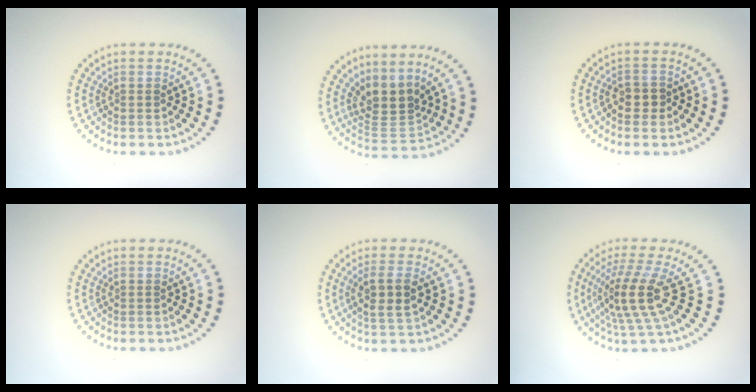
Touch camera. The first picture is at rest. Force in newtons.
{"total": 3.4, "press": 2.6, "slide": 2.1}
{"total": 1.3, "press": 1.2, "slide": 0.5}
{"total": 0.0}
{"total": 2.7, "press": 2.4, "slide": 1.1}
{"total": 4.8, "press": 3.5, "slide": 3.3}